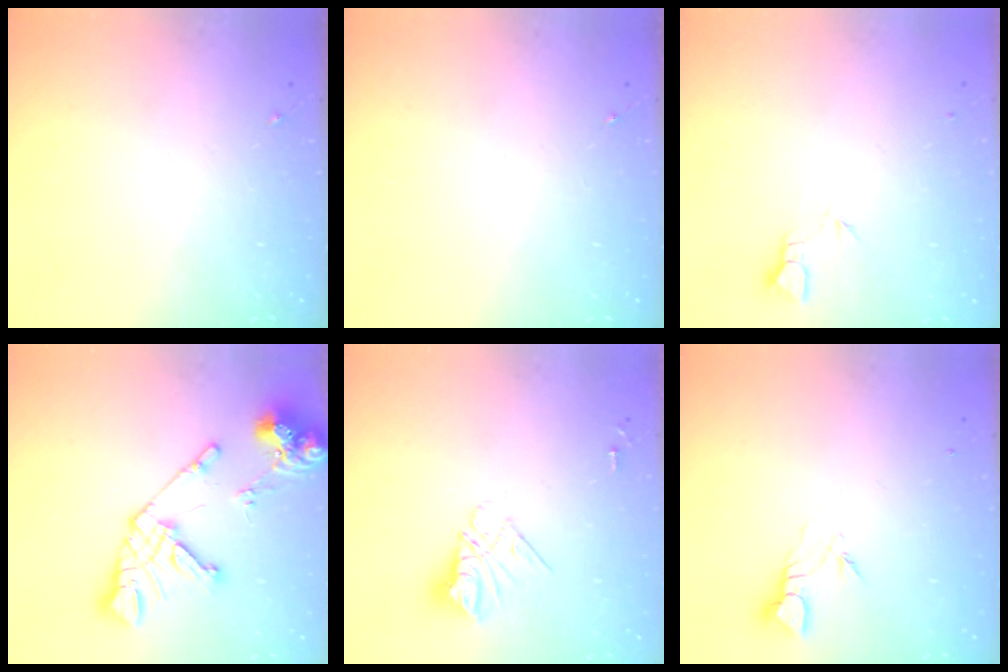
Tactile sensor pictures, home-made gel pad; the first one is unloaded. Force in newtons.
{"total": 0.0}
{"total": 2.0, "press": 2.0, "slide": 0.1}
{"total": 17.0, "press": 16.9, "slide": 2.2}
{"total": 9.8, "press": 9.7, "slide": 0.8}
{"total": 3.7, "press": 3.7, "slide": 0.3}